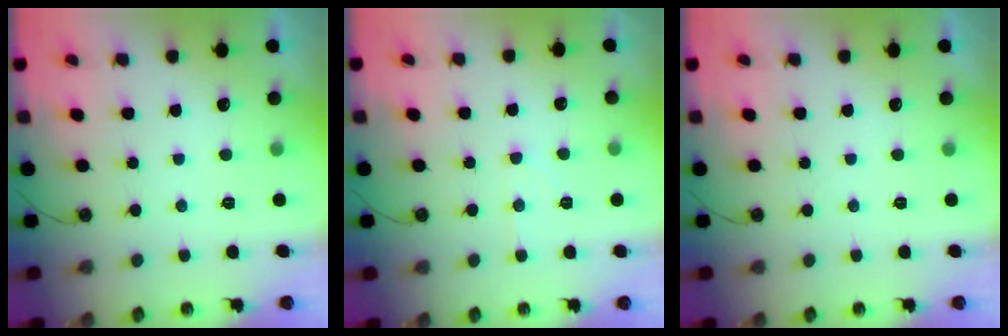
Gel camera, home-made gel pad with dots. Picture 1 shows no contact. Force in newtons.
{"total": 4.8, "press": 4.7, "slide": 0.6}
{"total": 0.0}